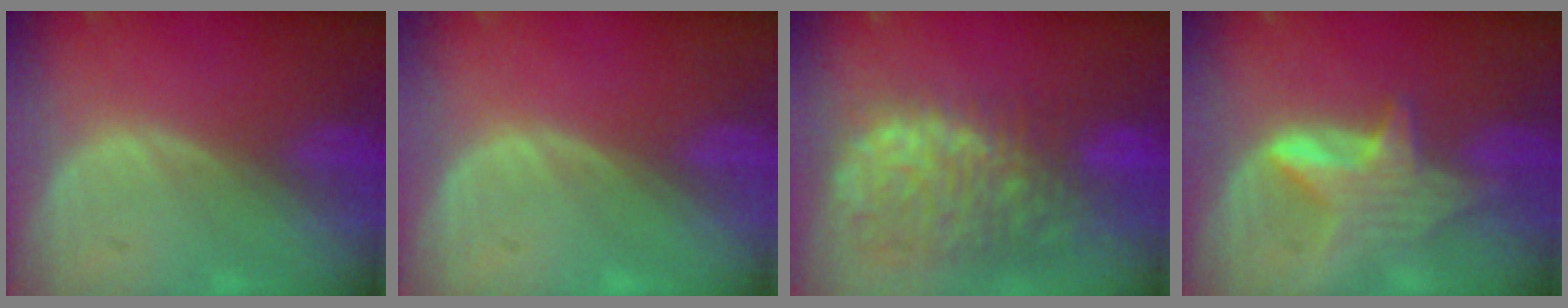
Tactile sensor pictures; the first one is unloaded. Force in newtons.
{"total": 0.0}
{"total": 12.8, "press": 10.6, "slide": 7.1}
{"total": 5.9, "press": 5.9, "slide": 0.5}